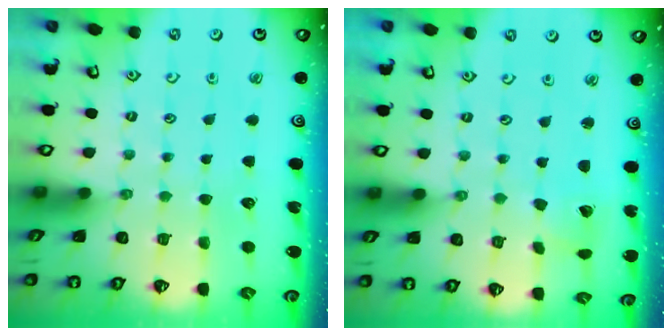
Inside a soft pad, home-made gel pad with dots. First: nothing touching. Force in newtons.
{"total": 2.8, "press": 2.8, "slide": 0.3}